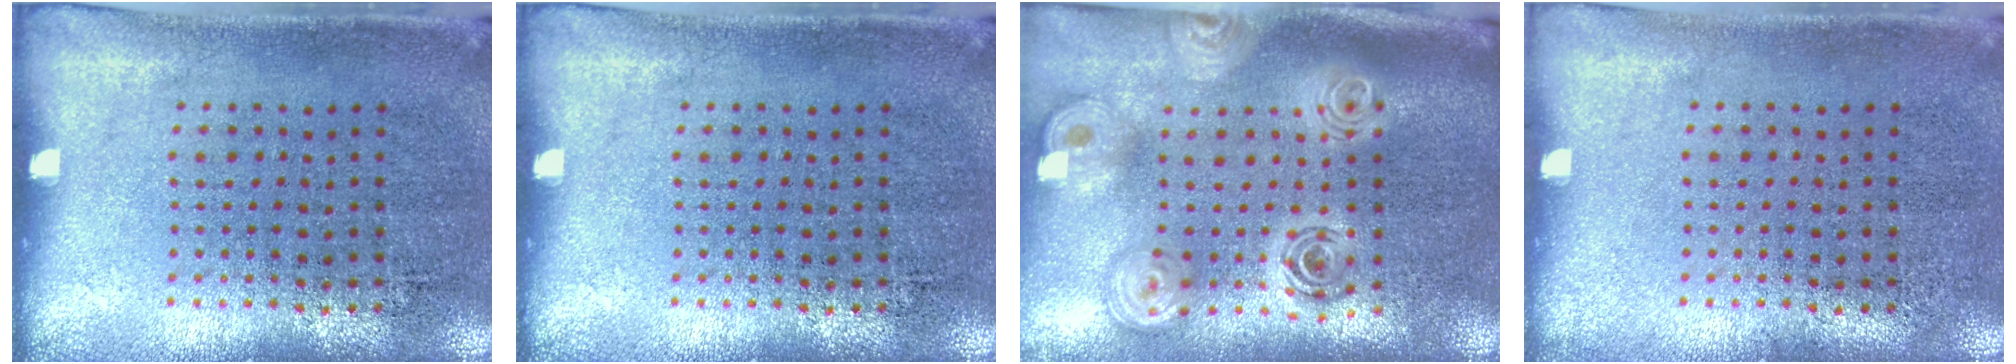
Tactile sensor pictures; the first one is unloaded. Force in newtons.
{"total": 0.0}
{"total": 2.5, "press": 1.9, "slide": 1.6}
{"total": 0.0}